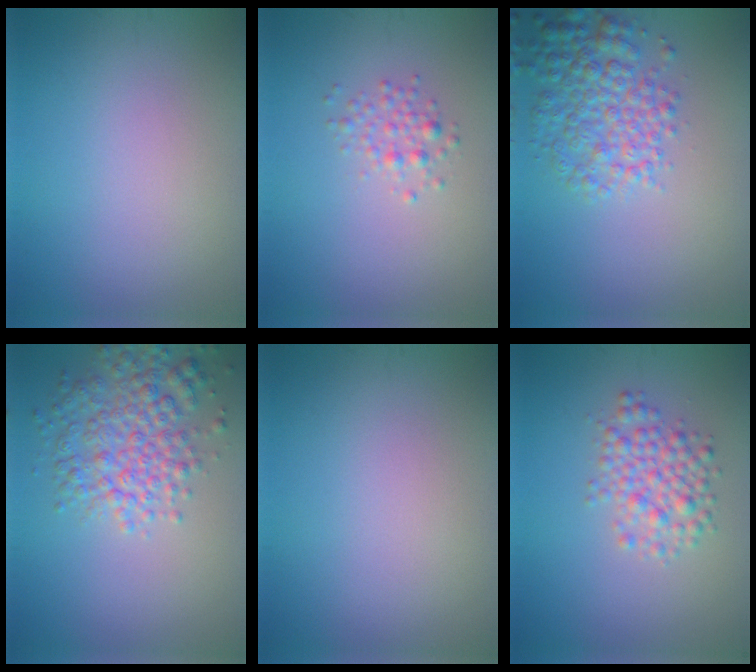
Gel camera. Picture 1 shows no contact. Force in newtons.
{"total": 1.5, "press": 1.5, "slide": 0.0}
{"total": 5.0, "press": 5.0, "slide": 0.1}
{"total": 5.2, "press": 5.2, "slide": 0.1}
{"total": 0.0}
{"total": 3.4, "press": 3.4, "slide": 0.1}